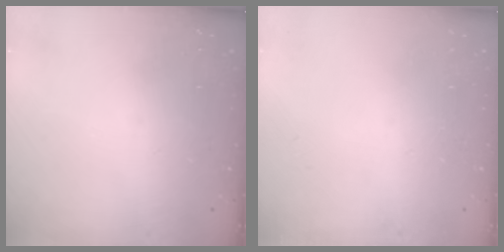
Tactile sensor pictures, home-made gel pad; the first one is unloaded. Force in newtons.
{"total": 0.0}